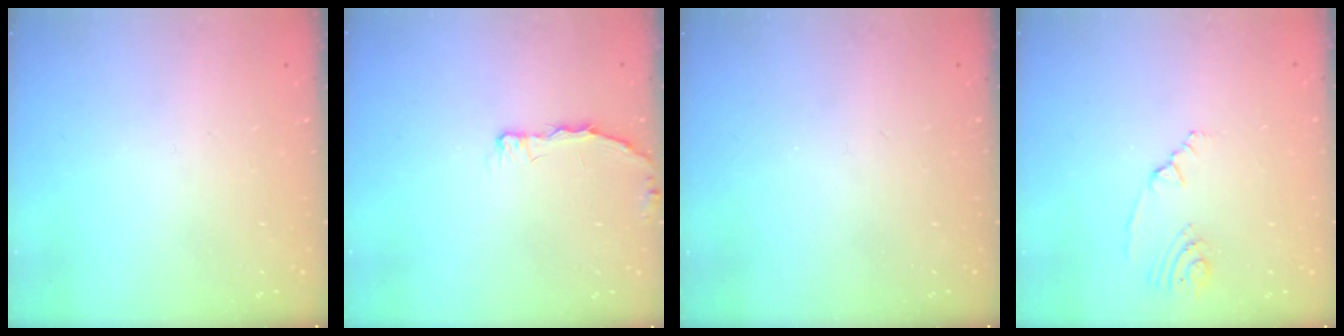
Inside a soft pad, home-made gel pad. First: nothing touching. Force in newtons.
{"total": 2.9, "press": 2.9, "slide": 0.3}
{"total": 0.0}
{"total": 2.4, "press": 2.0, "slide": 1.3}